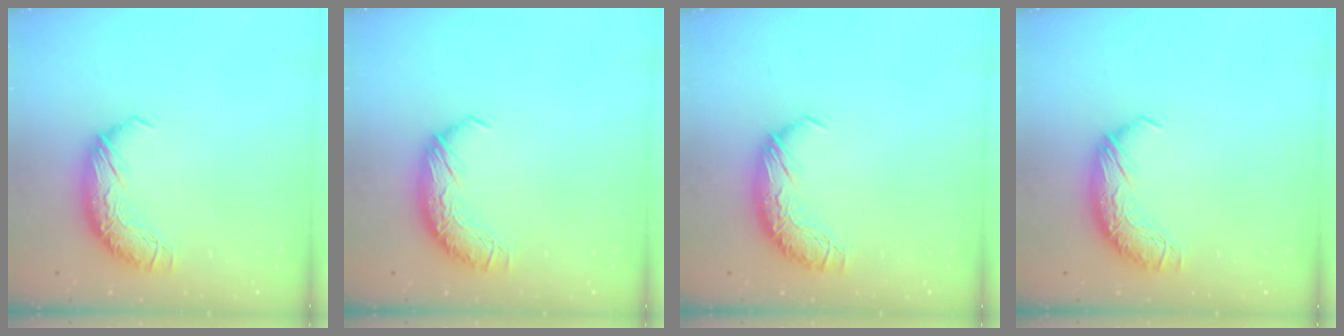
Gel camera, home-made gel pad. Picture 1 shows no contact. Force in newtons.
{"total": 0.0}
{"total": 0.0}
{"total": 0.0}